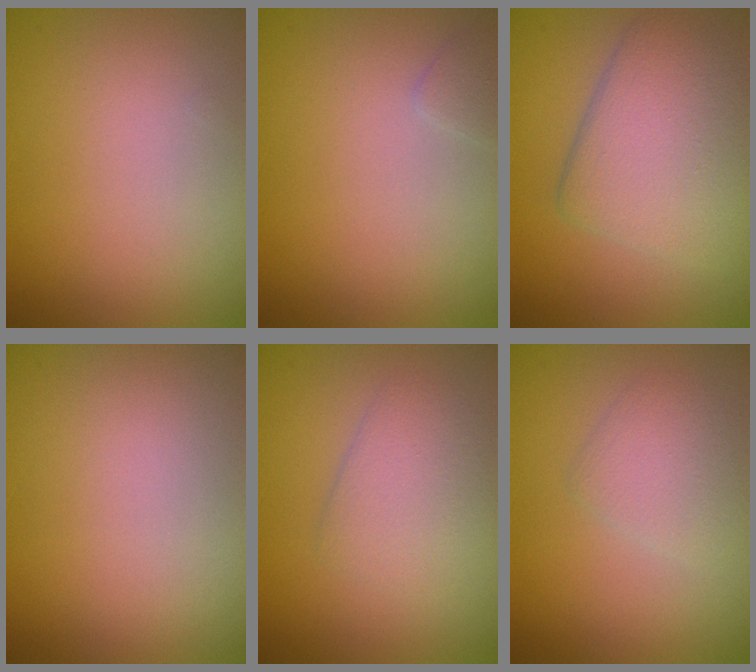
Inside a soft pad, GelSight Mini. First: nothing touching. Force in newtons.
{"total": 0.8, "press": 0.8, "slide": 0.0}
{"total": 6.7, "press": 6.7, "slide": 0.5}
{"total": 0.0}
{"total": 3.0, "press": 3.0, "slide": 0.1}
{"total": 2.2, "press": 2.2, "slide": 0.1}